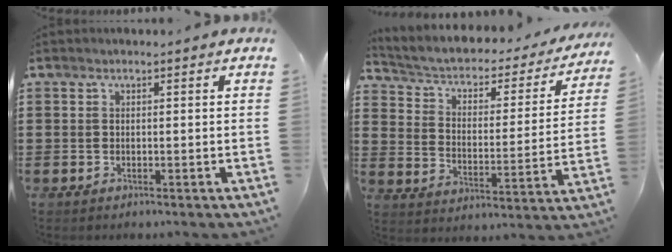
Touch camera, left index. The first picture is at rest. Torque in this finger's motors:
{"motor_torque": [2.14, 0.00, 0.63, 0.04]}